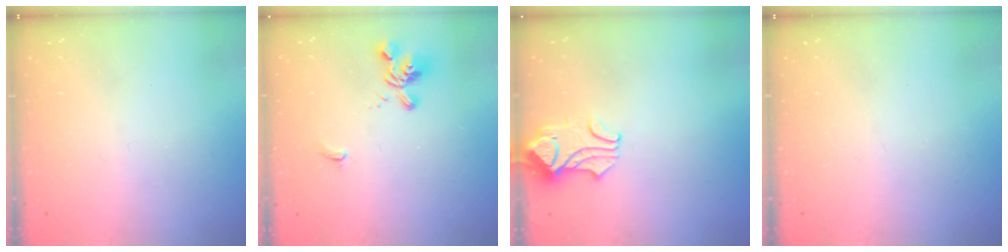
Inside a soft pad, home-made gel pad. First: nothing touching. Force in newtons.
{"total": 2.0, "press": 1.6, "slide": 1.2}
{"total": 1.5, "press": 1.5, "slide": 0.5}
{"total": 0.0}